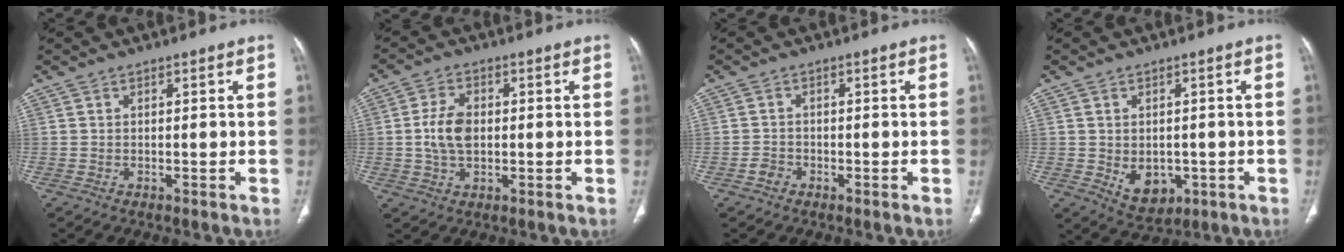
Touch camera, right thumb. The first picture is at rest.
{"total": 6.7, "force": [0.1, 4.2, 5.2], "torque": [-0.101, 0.006, 0.001]}
{"total": 1.7, "force": [-1.0, 1.3, 0.5], "torque": [-0.008, 0.008, -0.022]}
{"total": 6.8, "force": [-1.4, 4.9, 4.4], "torque": [-0.046, -0.002, -0.001]}